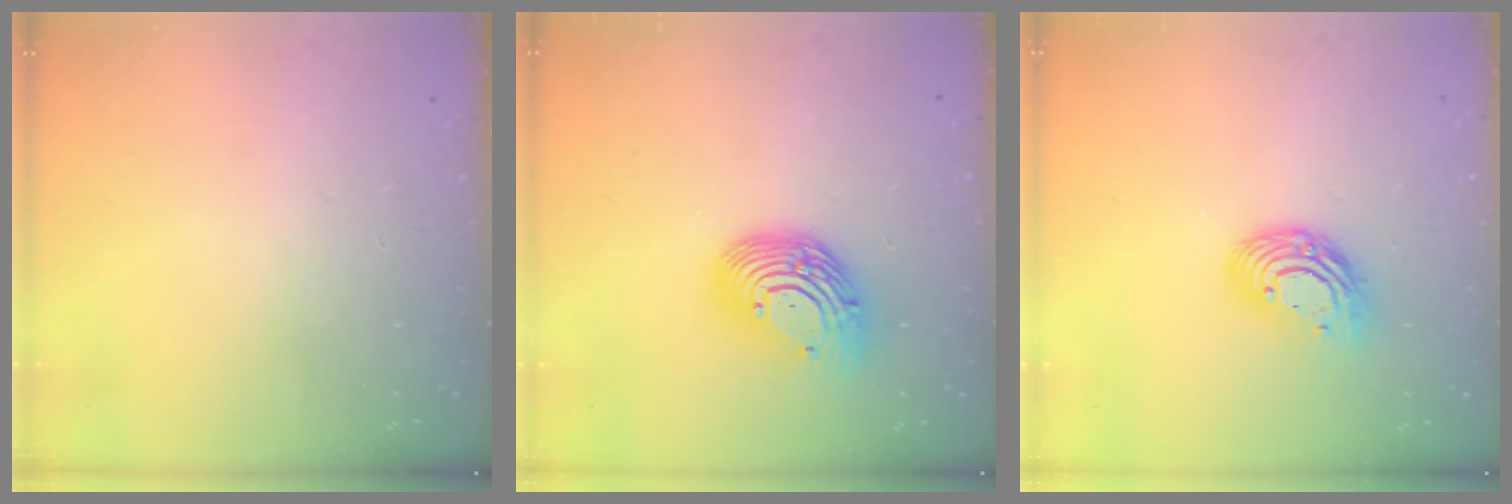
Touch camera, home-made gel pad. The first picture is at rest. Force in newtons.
{"total": 15.0, "press": 14.9, "slide": 1.5}
{"total": 11.6, "press": 11.5, "slide": 1.2}